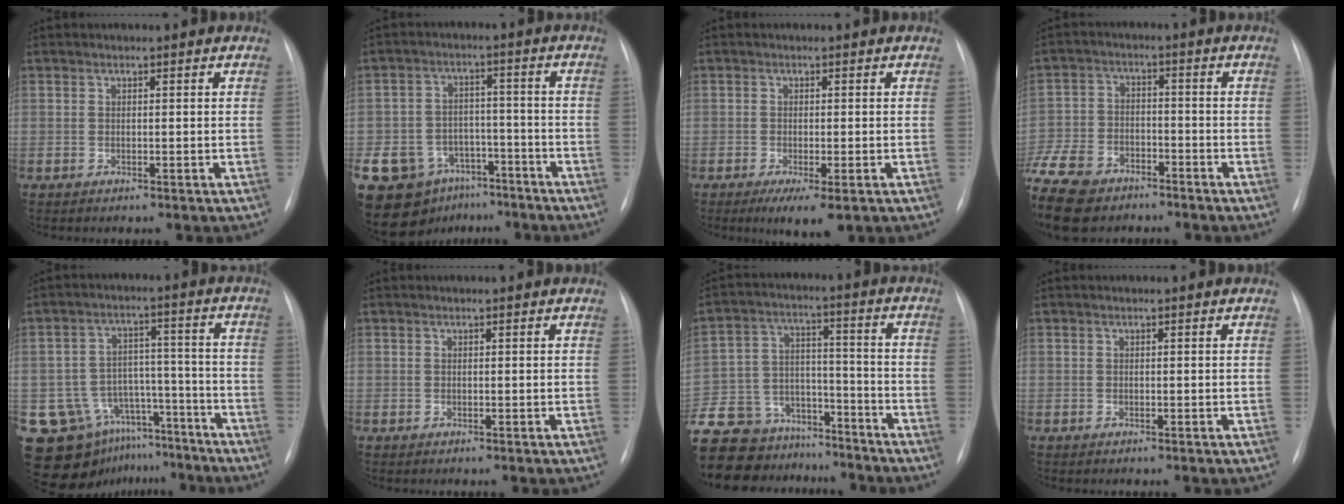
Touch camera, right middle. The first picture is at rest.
{"total": 16.8, "force": [-9.8, 12.0, 6.6], "torque": [-0.156, 0.030, -0.140]}
{"total": 4.4, "force": [-2.3, 1.1, 3.6], "torque": [-0.056, -0.012, -0.029]}
{"total": 14.6, "force": [-10.4, 7.6, 6.8], "torque": [-0.161, -0.014, -0.183]}
{"total": 14.3, "force": [-9.8, 10.0, 3.0], "torque": [-0.050, 0.067, -0.131]}
{"total": 0.0}
{"total": 23.8, "force": [-19.8, 10.6, 7.7], "torque": [-0.221, 0.011, -0.311]}
{"total": 0.0}